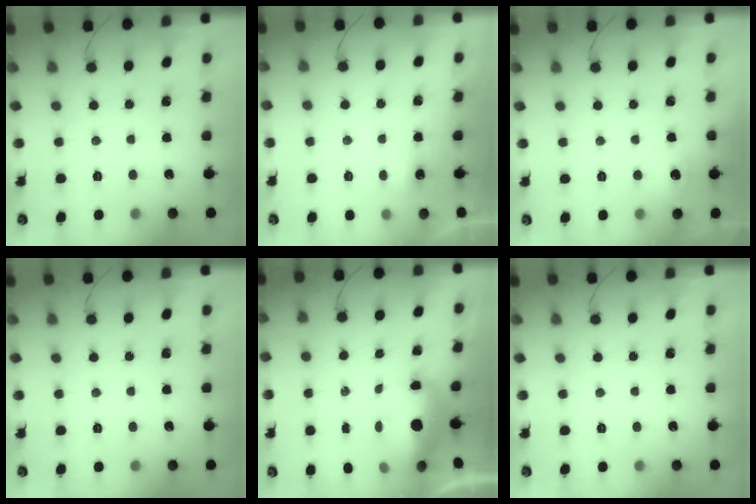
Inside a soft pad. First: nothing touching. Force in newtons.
{"total": 2.3, "press": 2.2, "slide": 0.6}
{"total": 11.7, "press": 4.5, "slide": 10.8}
{"total": 0.0}
{"total": 7.0, "press": 6.9, "slide": 0.8}
{"total": 0.0}